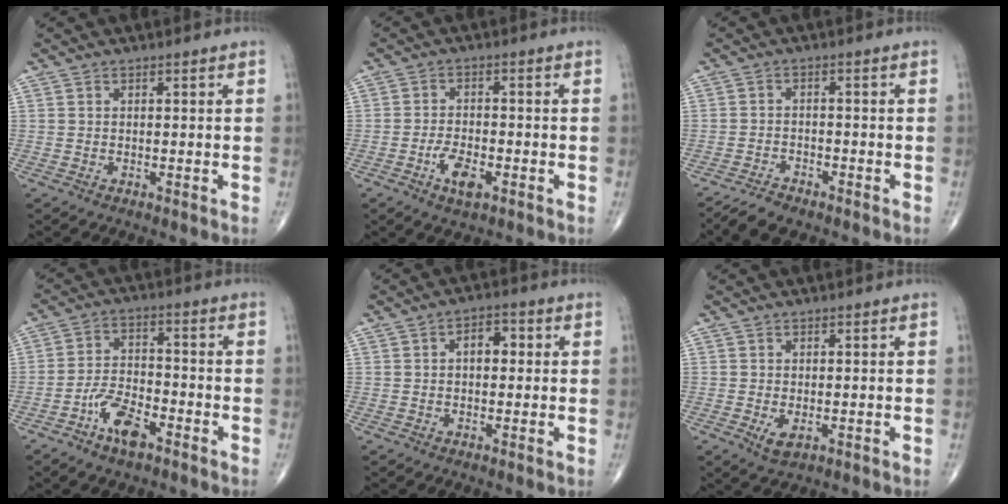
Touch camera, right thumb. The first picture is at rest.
{"total": 5.3, "force": [-2.4, 2.3, 4.1], "torque": [-0.073, 0.008, -0.042]}
{"total": 4.5, "force": [-3.8, 1.3, 1.9], "torque": [-0.042, 0.007, -0.070]}
{"total": 8.2, "force": [-4.8, 3.5, 5.7], "torque": [-0.104, 0.028, -0.090]}
{"total": 4.5, "force": [0.6, 2.8, 3.5], "torque": [-0.042, 0.014, 0.003]}
{"total": 2.6, "force": [-0.6, 1.4, 2.1], "torque": [-0.038, -0.006, -0.005]}